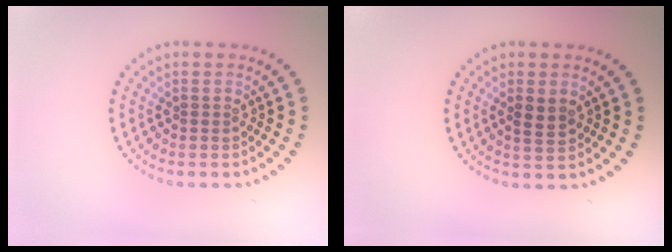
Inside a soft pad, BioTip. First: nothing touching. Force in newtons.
{"total": 2.0, "press": 2.0, "slide": 0.3}